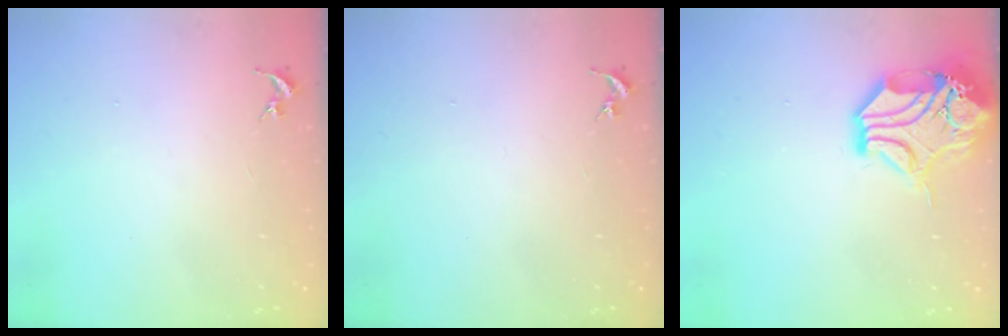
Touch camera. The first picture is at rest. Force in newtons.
{"total": 0.0}
{"total": 15.9, "press": 15.7, "slide": 2.2}